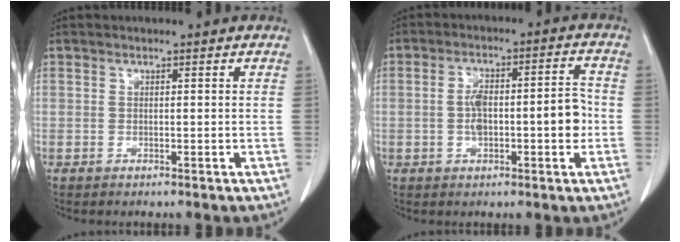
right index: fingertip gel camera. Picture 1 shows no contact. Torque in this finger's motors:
{"motor_torque": [1.11, -0.17, 0.51, 0.09]}